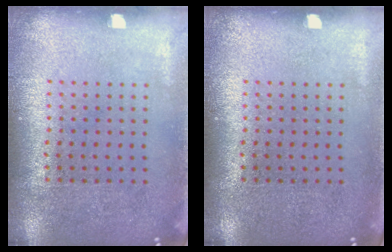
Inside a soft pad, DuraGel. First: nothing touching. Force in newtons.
{"total": 0.0}